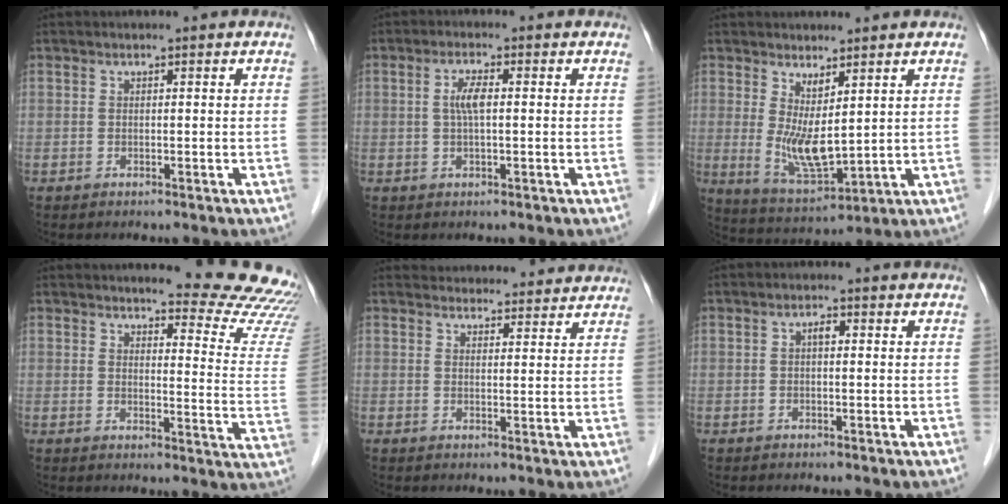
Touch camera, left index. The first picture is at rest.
{"total": 3.0, "force": [0.3, 0.6, 3.0], "torque": [-0.062, 0.005, 0.007]}
{"total": 6.8, "force": [1.8, 2.0, 6.2], "torque": [-0.126, -0.021, 0.051]}
{"total": 16.3, "force": [16.0, 0.6, 3.2], "torque": [-0.019, -0.127, 0.152]}
{"total": 10.3, "force": [9.9, 2.7, 1.0], "torque": [0.008, 0.023, 0.107]}
{"total": 1.3, "force": [0.1, 0.6, 1.1], "torque": [-0.017, 0.005, 0.000]}